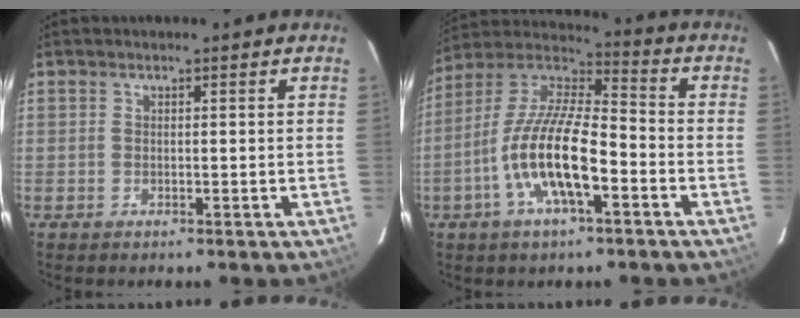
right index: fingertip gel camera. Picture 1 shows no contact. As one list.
[{"total": 15.7, "force": [-6.0, 4.9, 13.7], "torque": [-0.276, -0.006, -0.116]}]